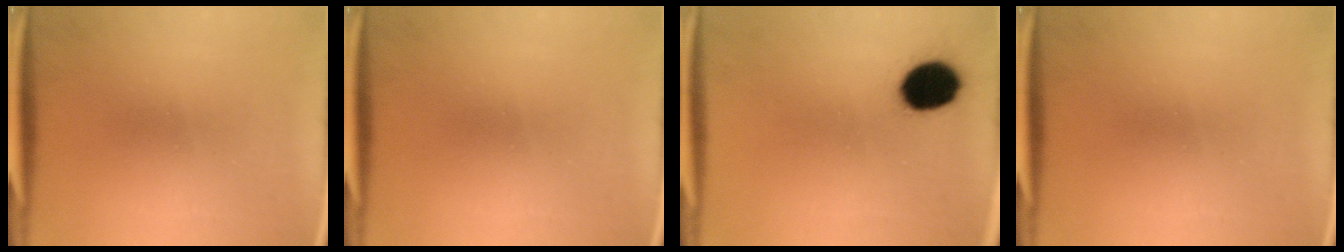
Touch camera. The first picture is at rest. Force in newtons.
{"total": 0.0}
{"total": 11.1}
{"total": 0.0}